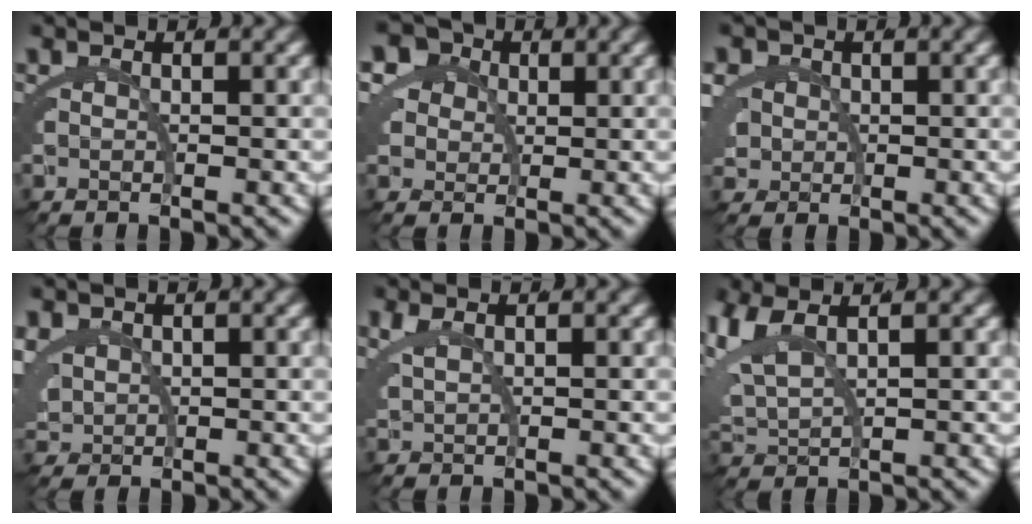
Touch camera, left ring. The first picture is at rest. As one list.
[{"total": 8.8, "force": [2.7, 7.6, 3.7], "torque": [-0.080, 0.005, 0.029]}, {"total": 5.1, "force": [0.9, 4.4, 2.3], "torque": [-0.050, -0.005, 0.012]}, {"total": 4.0, "force": [1.2, 3.3, 1.9], "torque": [-0.051, -0.010, 0.032]}, {"total": 1.2, "force": [1.2, -0.2, 0.4], "torque": [-0.020, 0.003, 0.028]}, {"total": 3.4, "force": [2.3, 1.1, 2.2], "torque": [-0.080, -0.001, 0.055]}]